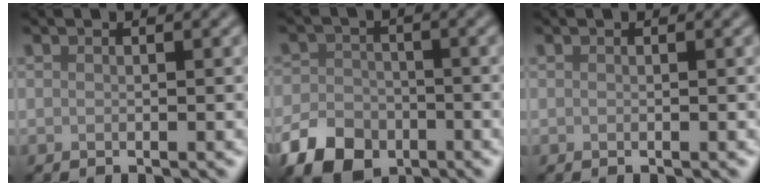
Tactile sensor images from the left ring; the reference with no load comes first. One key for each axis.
{"total": 5.9, "fx": -3.5, "fy": 3.9, "fz": 2.6, "tx": -0.057, "ty": -0.008, "tz": -0.069}
{"total": 0.0}